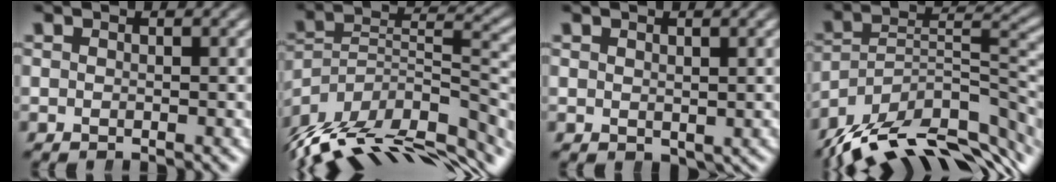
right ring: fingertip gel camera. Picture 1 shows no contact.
{"total": 14.3, "force": [-8.4, 7.6, 8.7], "torque": [-0.137, -0.047, -0.109]}
{"total": 0.6, "force": [0.2, 0.4, 0.4], "torque": [0.002, -0.007, 0.014]}
{"total": 13.6, "force": [-7.8, 6.9, 8.8], "torque": [-0.120, -0.037, -0.109]}